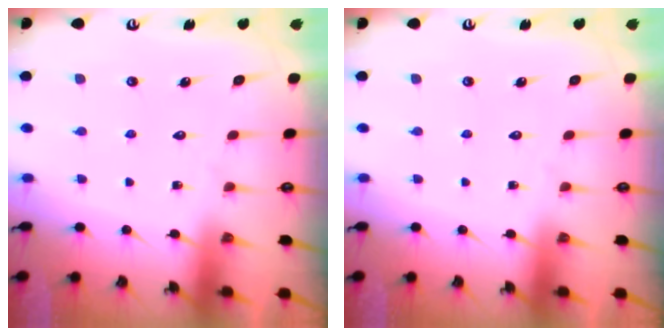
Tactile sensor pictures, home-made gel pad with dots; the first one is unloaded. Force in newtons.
{"total": 0.0}